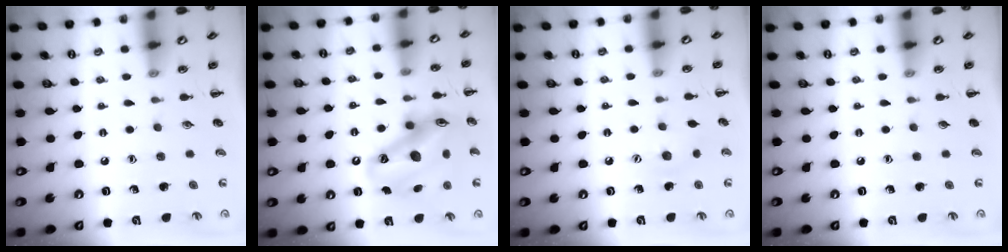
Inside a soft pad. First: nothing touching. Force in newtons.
{"total": 16.9, "press": 16.1, "slide": 5.2}
{"total": 6.7, "press": 6.5, "slide": 1.4}
{"total": 0.0}